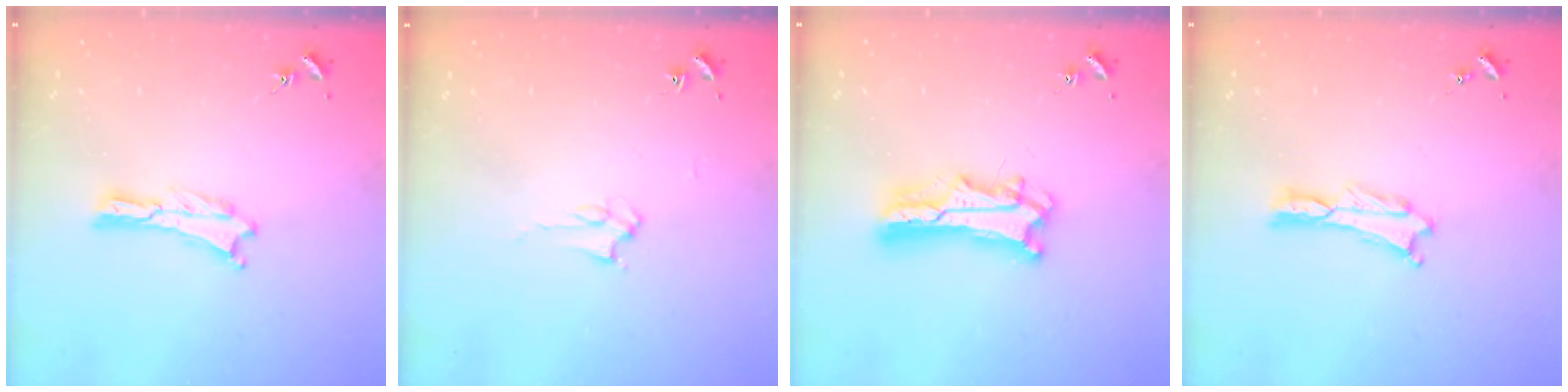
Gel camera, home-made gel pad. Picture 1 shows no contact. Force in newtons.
{"total": 2.8, "press": 2.8, "slide": 0.4}
{"total": 7.6, "press": 7.5, "slide": 0.7}
{"total": 0.0}